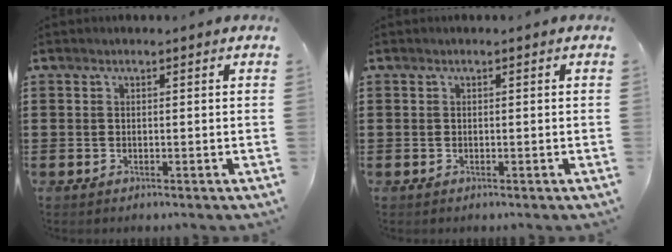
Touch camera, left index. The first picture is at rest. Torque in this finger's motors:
{"motor_torque": [0.00, 0.00, 0.00, 0.00]}